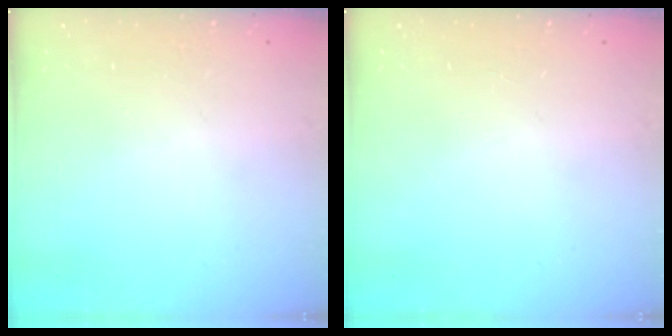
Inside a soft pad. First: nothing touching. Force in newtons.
{"total": 0.0}